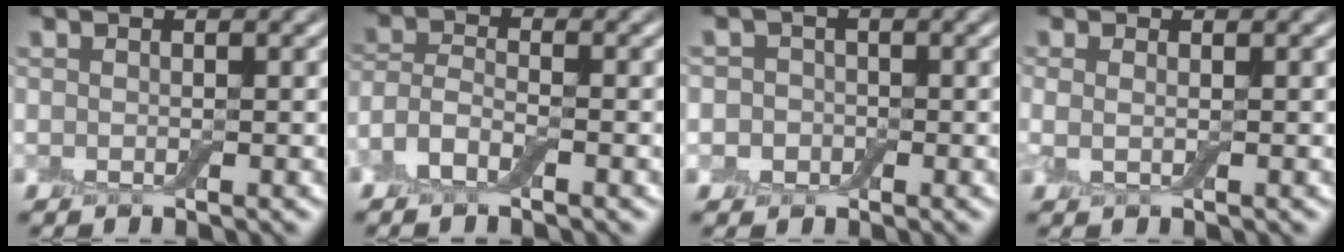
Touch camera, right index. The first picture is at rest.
{"total": 2.7, "force": [-1.7, 1.1, 1.8], "torque": [-0.040, 0.005, -0.044]}
{"total": 2.4, "force": [-0.2, 2.3, 0.9], "torque": [0.005, 0.005, -0.026]}
{"total": 1.1, "force": [0.2, 0.4, 1.0], "torque": [-0.024, -0.003, 0.002]}